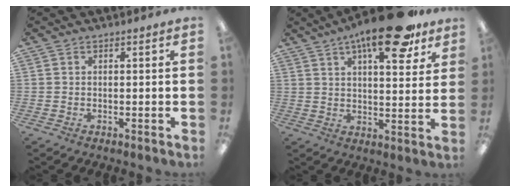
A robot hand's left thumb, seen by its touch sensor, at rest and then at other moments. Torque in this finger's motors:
{"motor_torque": [0.42, 0.72, 1.77, -1.00, 0.38]}